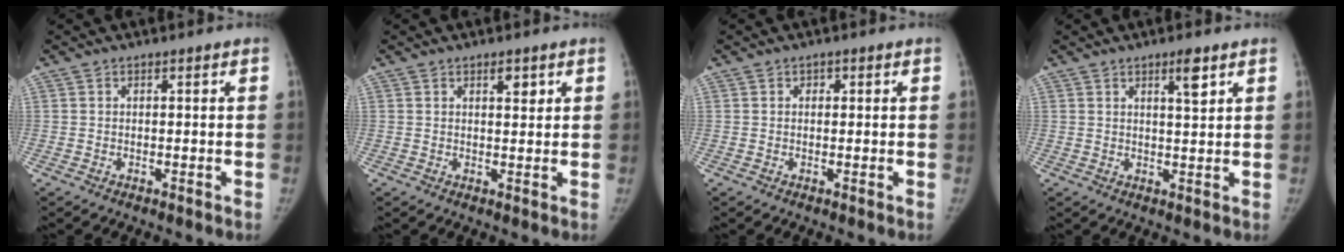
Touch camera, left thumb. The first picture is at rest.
{"total": 2.2, "force": [1.3, 0.9, 1.5], "torque": [-0.014, -0.006, 0.020]}
{"total": 0.8, "force": [0.2, 0.7, 0.3], "torque": [0.004, 0.002, 0.002]}
{"total": 3.7, "force": [2.2, 0.6, 3.0], "torque": [-0.043, -0.016, 0.036]}